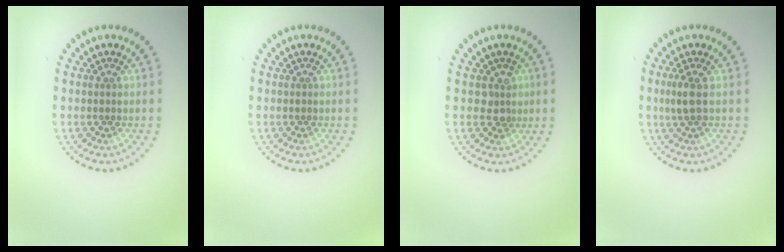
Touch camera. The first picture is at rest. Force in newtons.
{"total": 0.0}
{"total": 1.8, "press": 1.6, "slide": 0.8}
{"total": 1.6, "press": 1.4, "slide": 0.7}